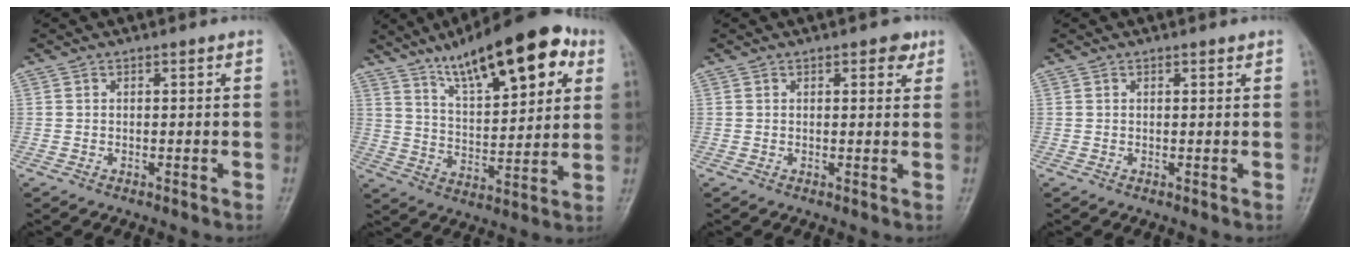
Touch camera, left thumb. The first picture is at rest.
{"total": 20.4, "force": [11.1, 7.1, 15.5], "torque": [-0.200, -0.027, 0.181]}
{"total": 2.9, "force": [1.6, 1.3, 1.9], "torque": [-0.013, -0.004, 0.017]}
{"total": 0.7, "force": [0.5, 0.2, 0.5], "torque": [-0.007, -0.002, 0.006]}